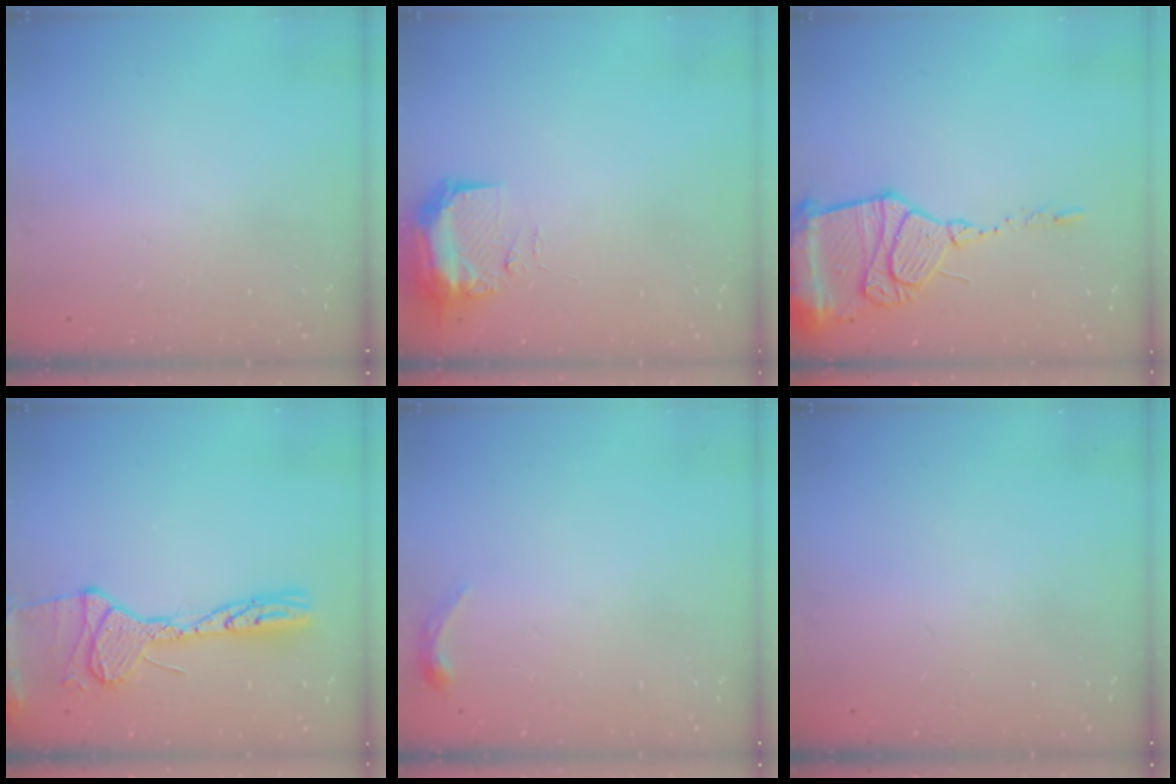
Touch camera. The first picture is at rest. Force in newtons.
{"total": 11.0, "press": 9.6, "slide": 5.4}
{"total": 17.8, "press": 17.7, "slide": 1.5}
{"total": 16.8, "press": 16.1, "slide": 4.6}
{"total": 3.4, "press": 3.3, "slide": 0.6}
{"total": 0.0}